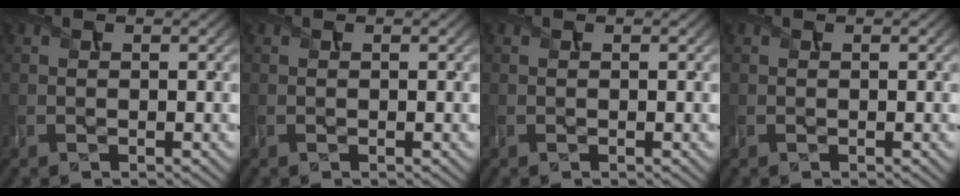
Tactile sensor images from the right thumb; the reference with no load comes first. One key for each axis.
{"total": 0.0}
{"total": 0.0}
{"total": 0.0}